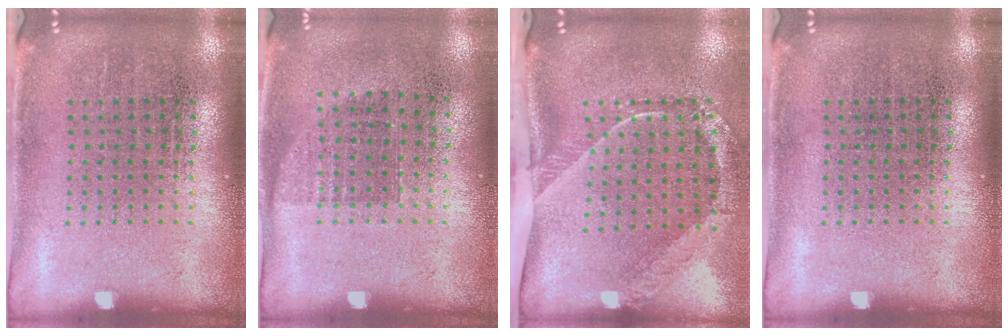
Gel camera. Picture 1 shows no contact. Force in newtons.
{"total": 0.7, "press": 0.6, "slide": 0.3}
{"total": 2.6, "press": 1.7, "slide": 1.9}
{"total": 0.0}